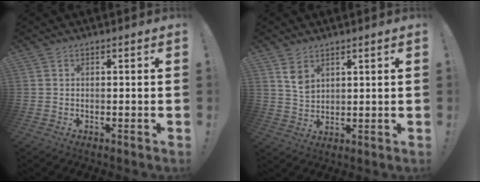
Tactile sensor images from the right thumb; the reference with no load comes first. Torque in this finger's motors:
{"motor_torque": [-0.46, 0.62, 0.10, -0.09, -0.01]}